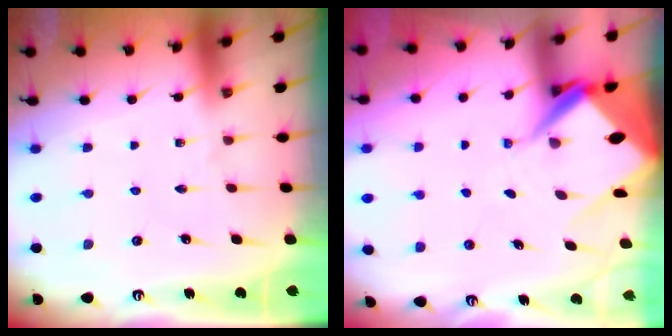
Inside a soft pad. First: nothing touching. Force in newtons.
{"total": 9.5, "press": 9.5, "slide": 1.1}